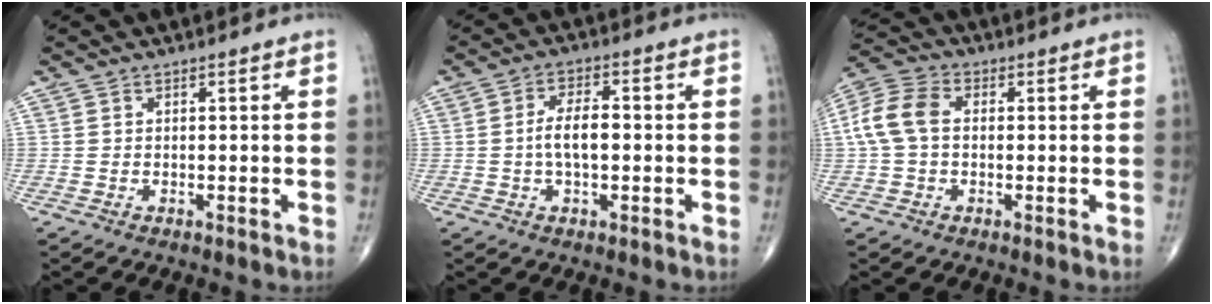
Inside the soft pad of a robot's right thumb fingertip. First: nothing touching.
{"total": 6.0, "force": [-0.4, 2.7, 5.3], "torque": [-0.100, 0.013, -0.013]}
{"total": 8.6, "force": [0.4, 5.9, 6.2], "torque": [-0.134, 0.027, 0.001]}